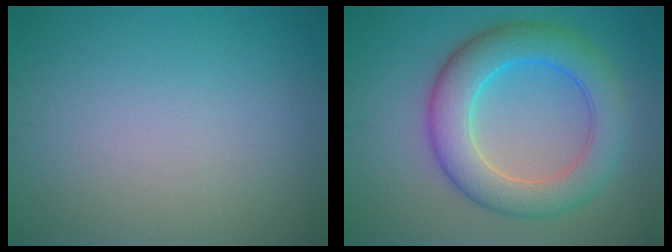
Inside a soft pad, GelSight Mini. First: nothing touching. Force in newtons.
{"total": 7.4, "press": 7.4, "slide": 0.1}